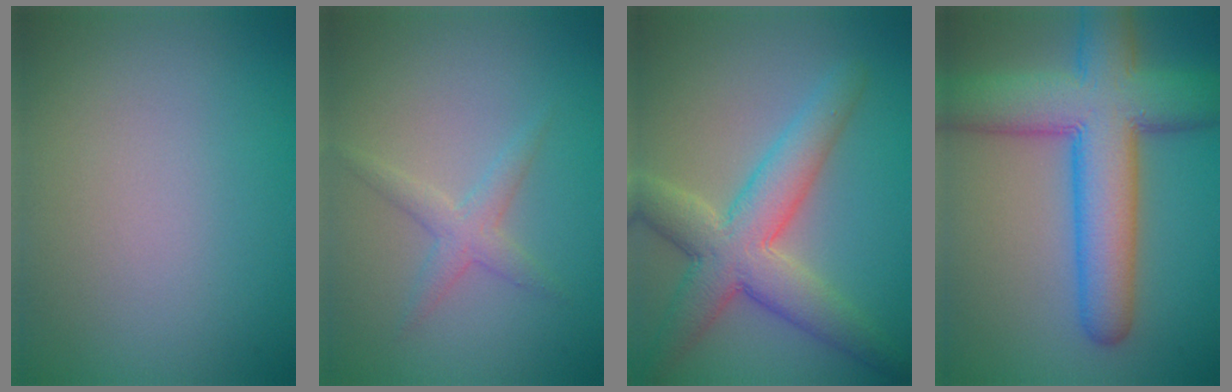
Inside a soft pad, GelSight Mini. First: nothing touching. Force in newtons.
{"total": 2.0, "press": 2.0, "slide": 0.1}
{"total": 6.7, "press": 6.7, "slide": 0.2}
{"total": 10.5, "press": 10.5, "slide": 0.5}